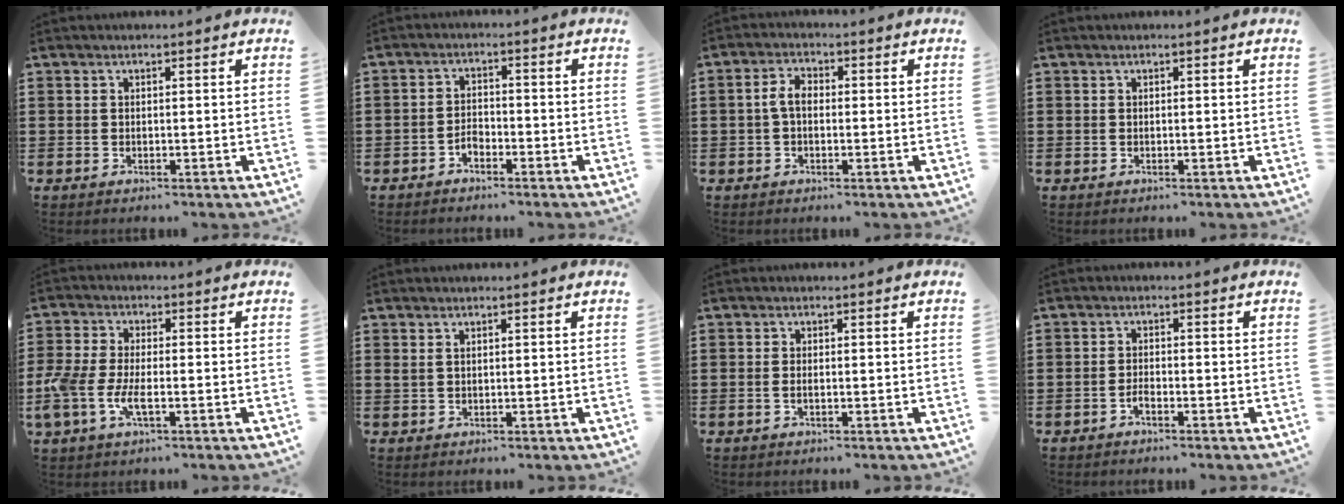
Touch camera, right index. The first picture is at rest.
{"total": 1.9, "force": [-1.5, 1.1, 0.5], "torque": [-0.015, 0.002, -0.033]}
{"total": 3.5, "force": [-0.3, 2.0, 2.9], "torque": [-0.071, 0.002, -0.011]}
{"total": 0.0}
{"total": 5.9, "force": [-1.9, 2.5, 5.0], "torque": [-0.127, -0.008, -0.044]}
{"total": 0.8, "force": [0.4, 0.4, 0.6], "torque": [-0.013, 0.003, 0.008]}
{"total": 0.8, "force": [-0.2, 0.2, 0.7], "torque": [-0.014, -0.003, -0.003]}
{"total": 1.3, "force": [-1.0, 0.3, 0.7], "torque": [-0.014, -0.004, -0.018]}